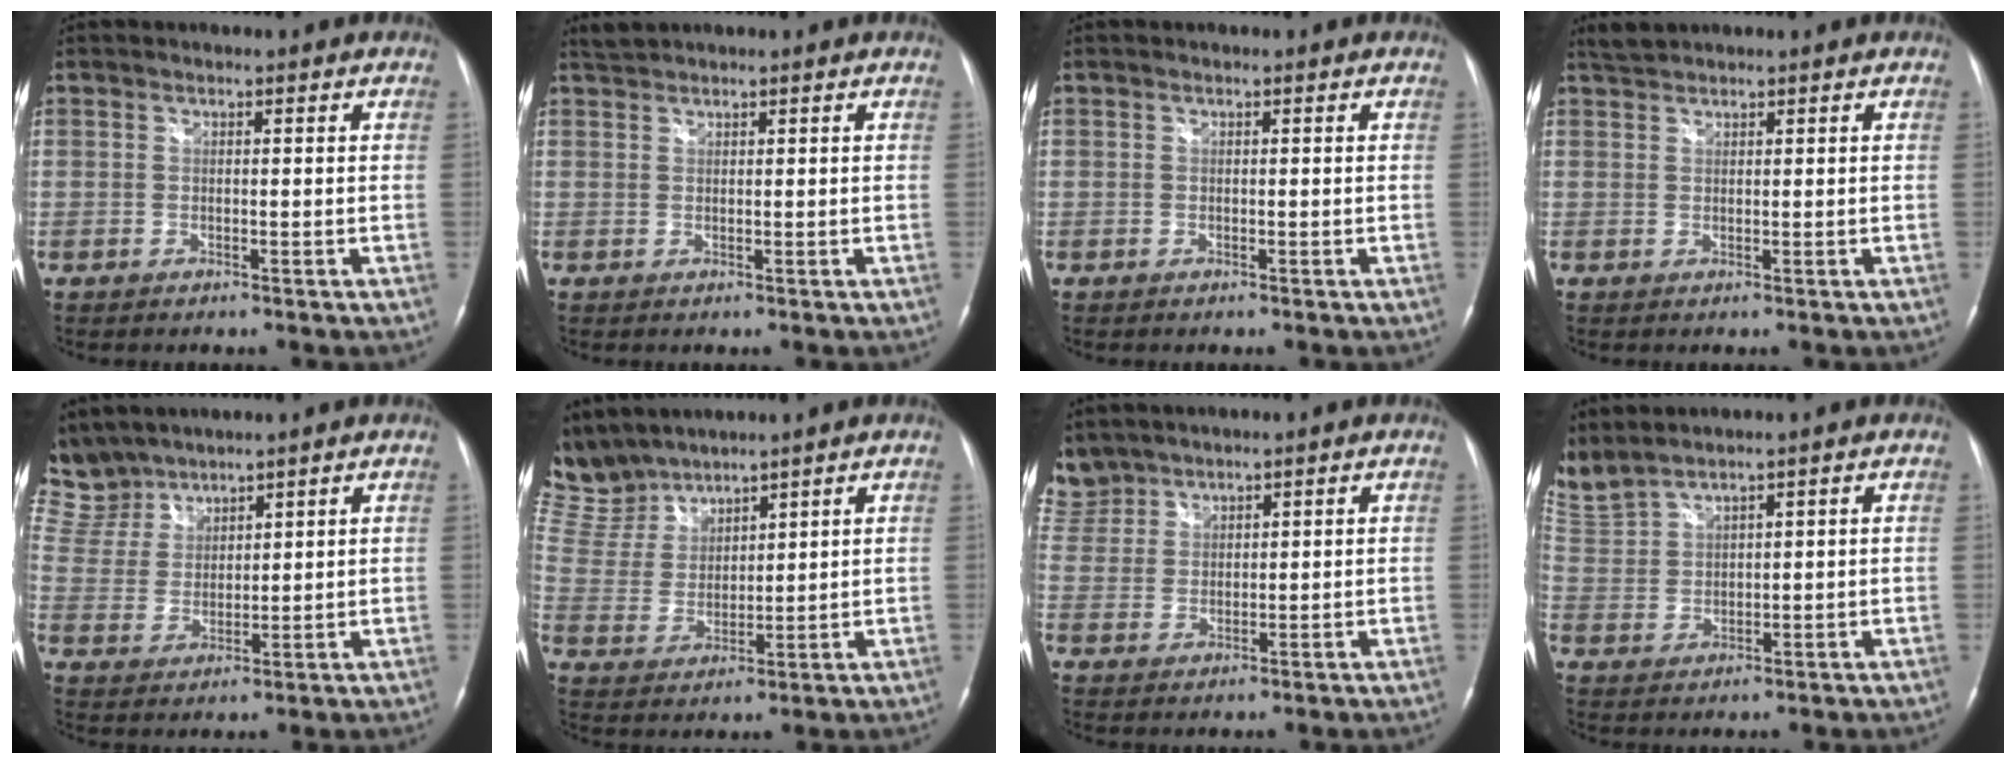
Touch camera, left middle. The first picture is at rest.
{"total": 1.4, "force": [1.4, 0.0, 0.0], "torque": [-0.007, 0.012, 0.033]}
{"total": 0.0}
{"total": 1.7, "force": [1.7, 0.1, 0.2], "torque": [-0.010, 0.011, 0.037]}
{"total": 11.3, "force": [10.1, 5.0, 1.3], "torque": [-0.058, 0.022, 0.219]}
{"total": 9.5, "force": [9.2, 2.1, 1.2], "torque": [-0.047, 0.015, 0.203]}
{"total": 6.5, "force": [5.7, 3.2, 0.1], "torque": [-0.012, 0.012, 0.126]}
{"total": 7.4, "force": [7.1, 0.5, 2.2], "torque": [-0.075, 0.013, 0.159]}